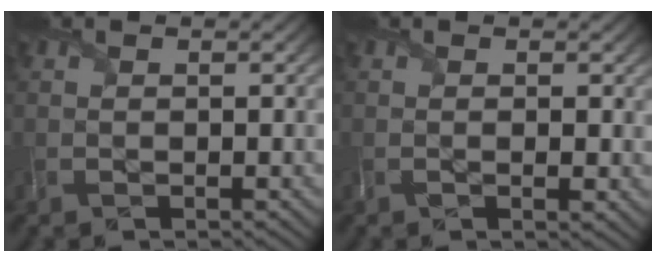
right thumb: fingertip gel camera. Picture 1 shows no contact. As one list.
[{"total": 1.0, "force": [-0.1, 0.4, 0.9], "torque": [-0.017, -0.007, -0.002]}]